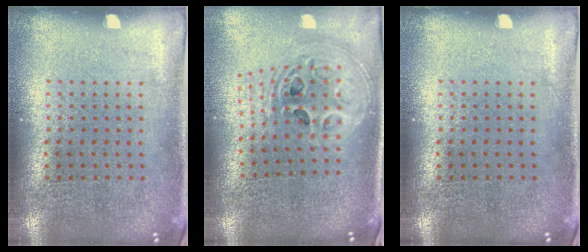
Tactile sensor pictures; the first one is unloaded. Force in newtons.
{"total": 2.3, "press": 1.8, "slide": 1.6}
{"total": 0.0}